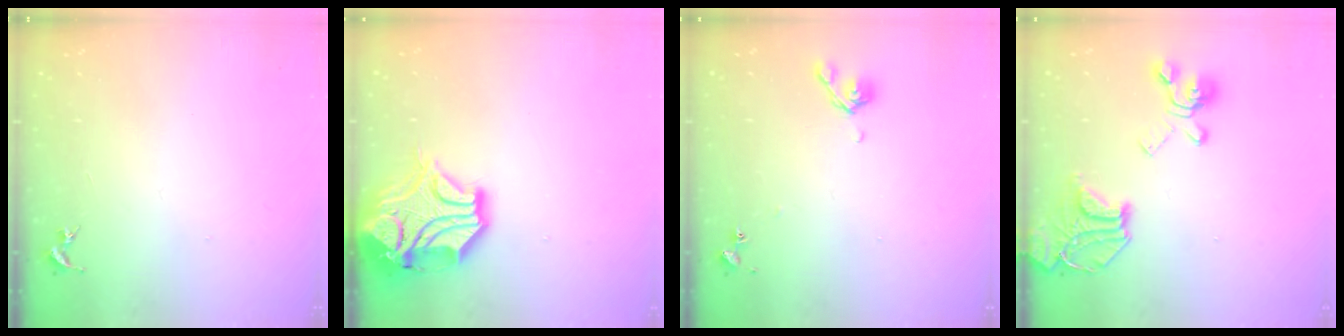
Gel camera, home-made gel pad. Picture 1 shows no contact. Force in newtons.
{"total": 17.6, "press": 17.4, "slide": 2.6}
{"total": 7.1, "press": 7.0, "slide": 0.8}
{"total": 19.9, "press": 19.8, "slide": 2.0}